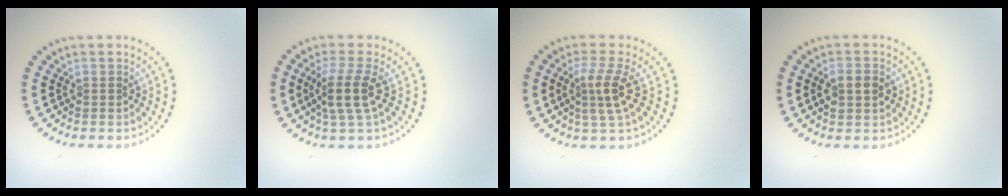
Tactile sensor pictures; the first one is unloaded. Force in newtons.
{"total": 3.4, "press": 2.6, "slide": 2.1}
{"total": 2.9, "press": 2.4, "slide": 1.7}
{"total": 3.3, "press": 3.3, "slide": 0.2}